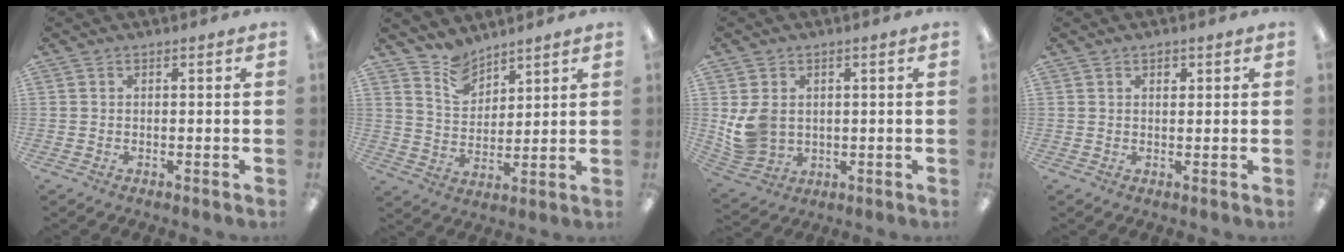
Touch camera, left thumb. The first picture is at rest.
{"total": 7.6, "force": [6.6, 3.7, 1.4], "torque": [-0.037, -0.037, 0.125]}
{"total": 7.3, "force": [1.1, 6.1, 3.8], "torque": [-0.080, 0.005, 0.024]}
{"total": 1.5, "force": [1.0, 0.9, 0.8], "torque": [-0.002, -0.004, 0.014]}